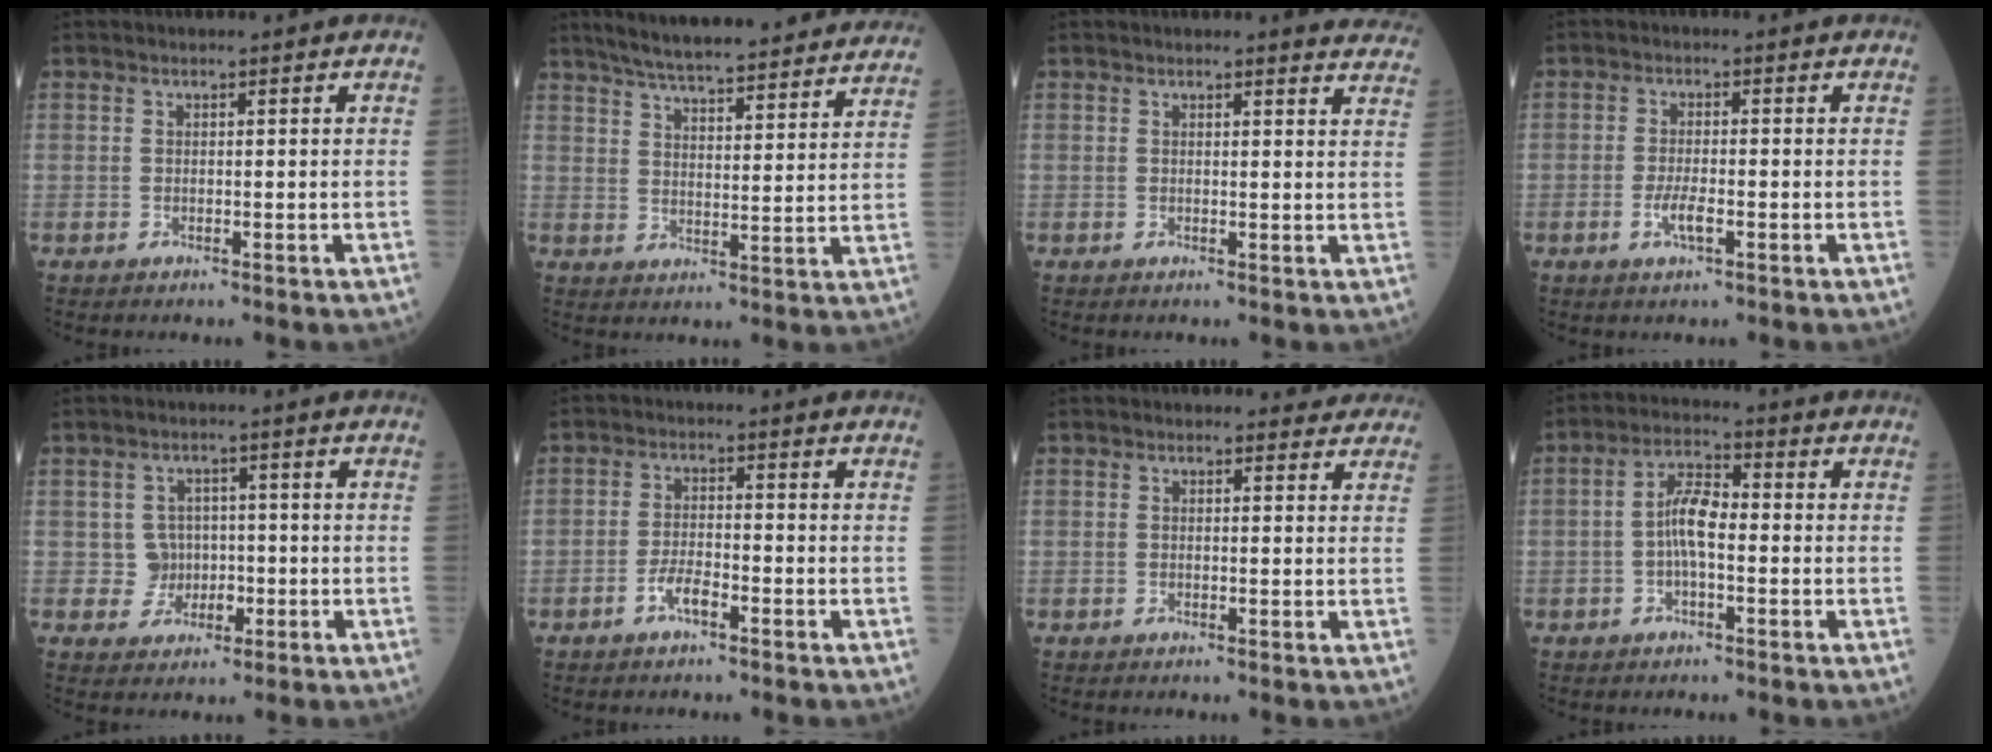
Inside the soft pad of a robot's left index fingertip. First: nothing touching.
{"total": 27.1, "force": [24.6, 3.1, 10.9], "torque": [-0.165, -0.014, 0.315]}
{"total": 7.8, "force": [7.6, 0.6, 1.2], "torque": [0.013, -0.037, 0.048]}
{"total": 3.1, "force": [-1.2, 0.7, 2.7], "torque": [-0.057, -0.002, -0.022]}
{"total": 3.8, "force": [-0.5, 3.7, 0.6], "torque": [-0.002, 0.010, -0.003]}
{"total": 3.3, "force": [-2.0, 0.9, 2.4], "torque": [-0.046, 0.002, -0.040]}
{"total": 3.0, "force": [2.8, 1.1, 0.1], "torque": [0.008, -0.003, 0.014]}
{"total": 5.9, "force": [-0.8, 1.9, 5.5], "torque": [-0.112, 0.015, -0.021]}